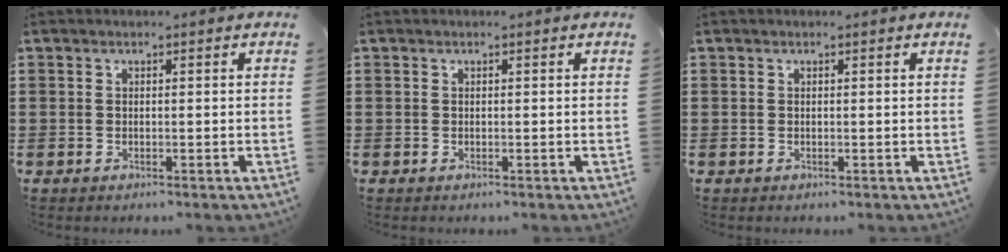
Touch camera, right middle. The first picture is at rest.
{"total": 0.0}
{"total": 0.0}